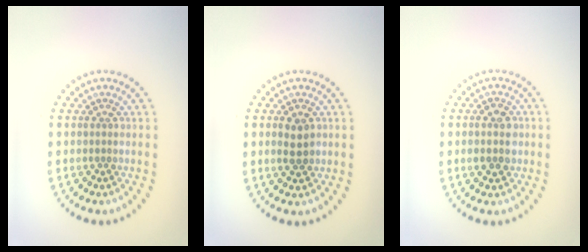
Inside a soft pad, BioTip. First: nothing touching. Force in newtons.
{"total": 2.2, "press": 2.2, "slide": 0.2}
{"total": 2.8, "press": 2.8, "slide": 0.0}